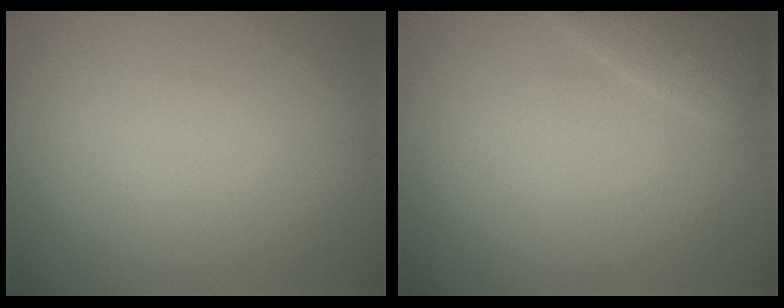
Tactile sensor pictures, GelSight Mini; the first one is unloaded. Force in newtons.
{"total": 2.2, "press": 2.2, "slide": 0.1}